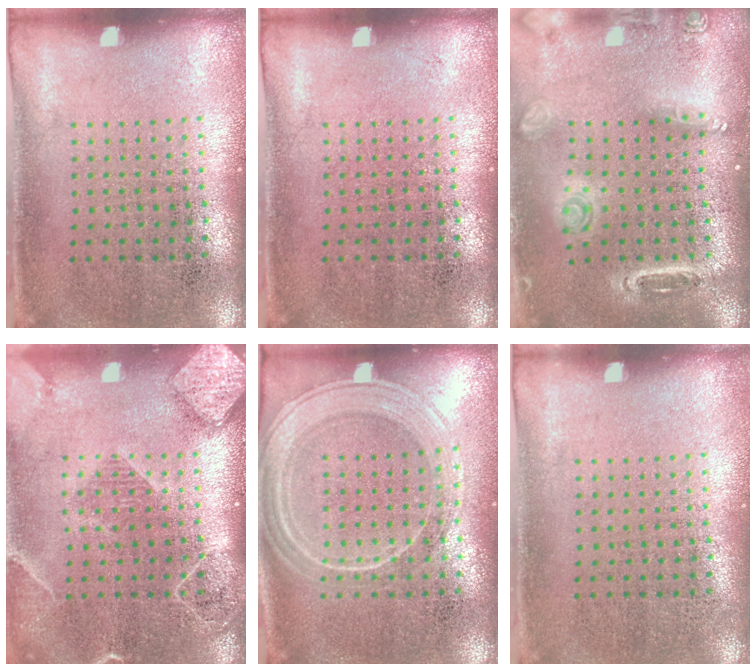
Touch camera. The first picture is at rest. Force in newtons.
{"total": 0.0}
{"total": 1.5, "press": 1.5, "slide": 0.1}
{"total": 2.0, "press": 1.8, "slide": 0.8}
{"total": 1.8, "press": 1.8, "slide": 0.4}
{"total": 0.0}